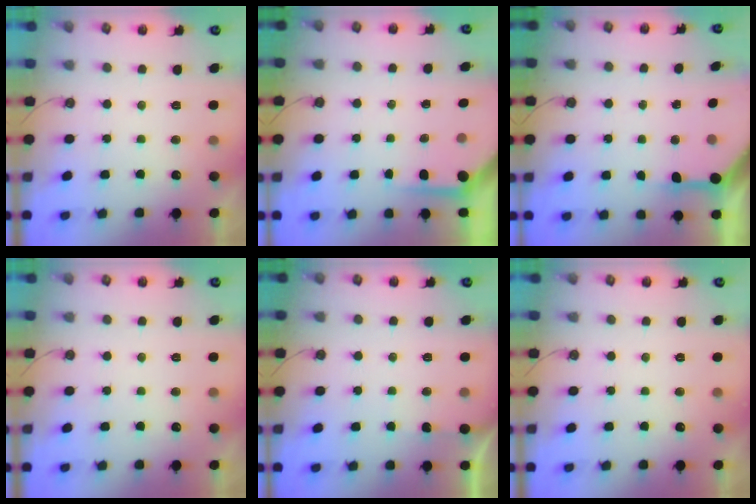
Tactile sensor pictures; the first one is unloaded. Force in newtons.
{"total": 3.6, "press": 3.5, "slide": 0.4}
{"total": 7.2, "press": 7.2, "slide": 0.5}
{"total": 0.0}
{"total": 2.5, "press": 2.5, "slide": 0.4}
{"total": 0.0}